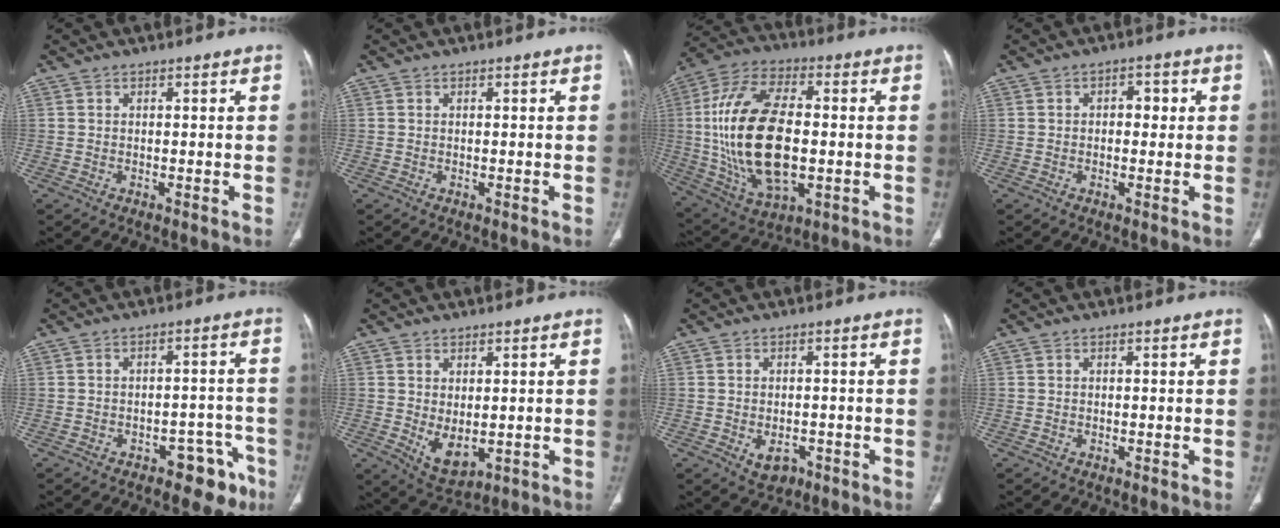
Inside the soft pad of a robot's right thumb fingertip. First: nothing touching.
{"total": 0.0}
{"total": 23.2, "force": [-0.6, 12.1, 19.8], "torque": [-0.393, 0.005, 0.000]}
{"total": 3.3, "force": [0.4, 2.1, 2.5], "torque": [-0.020, 0.007, 0.002]}
{"total": 7.5, "force": [-4.6, 4.3, 4.1], "torque": [-0.019, 0.043, -0.054]}
{"total": 6.0, "force": [-0.3, 3.4, 4.9], "torque": [-0.075, -0.012, 0.016]}
{"total": 3.9, "force": [-1.5, 2.7, 2.4], "torque": [-0.029, 0.005, -0.013]}
{"total": 0.0}